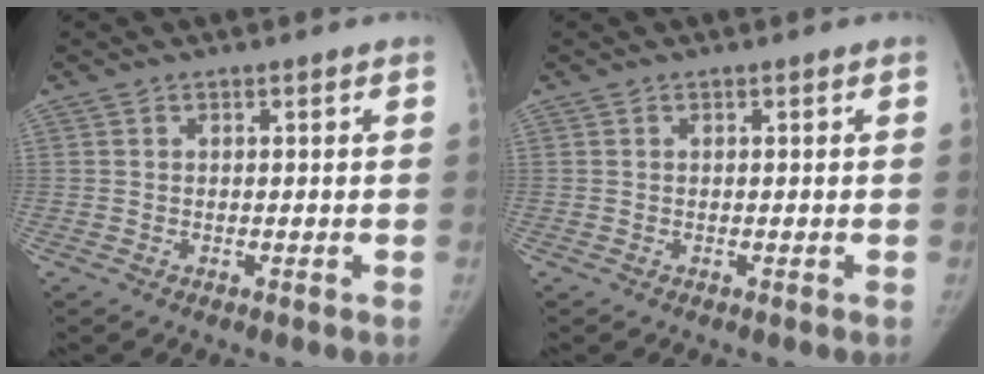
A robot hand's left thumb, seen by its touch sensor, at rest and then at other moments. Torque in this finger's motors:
{"motor_torque": [0.00, -0.01, 0.18, 0.04, 0.00]}